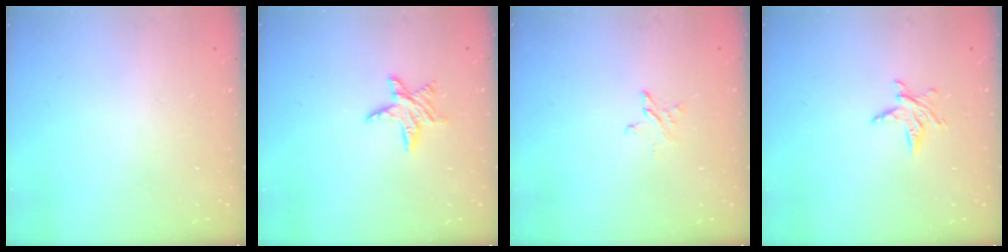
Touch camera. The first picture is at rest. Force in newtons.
{"total": 6.7, "press": 6.7, "slide": 0.3}
{"total": 2.5, "press": 2.5, "slide": 0.1}
{"total": 4.9, "press": 4.9, "slide": 0.5}